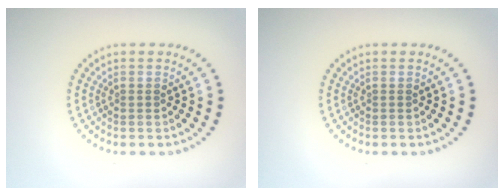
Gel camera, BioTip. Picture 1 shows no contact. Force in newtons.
{"total": 0.0}